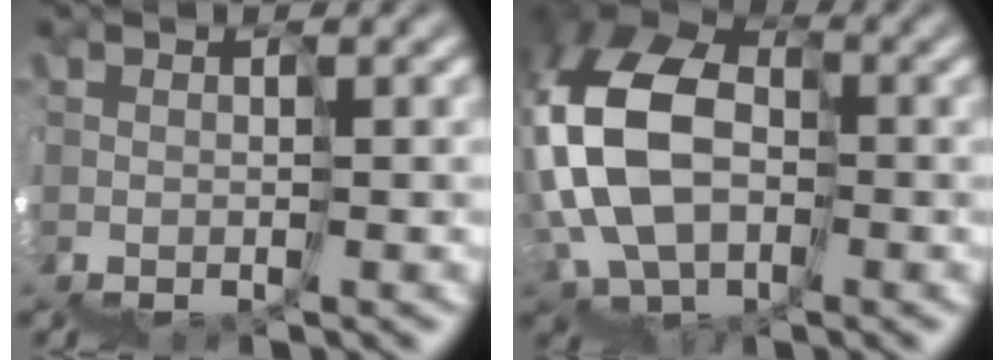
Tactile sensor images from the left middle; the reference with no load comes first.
{"total": 9.0, "force": [1.7, 6.8, 5.6], "torque": [-0.150, 0.041, 0.002]}